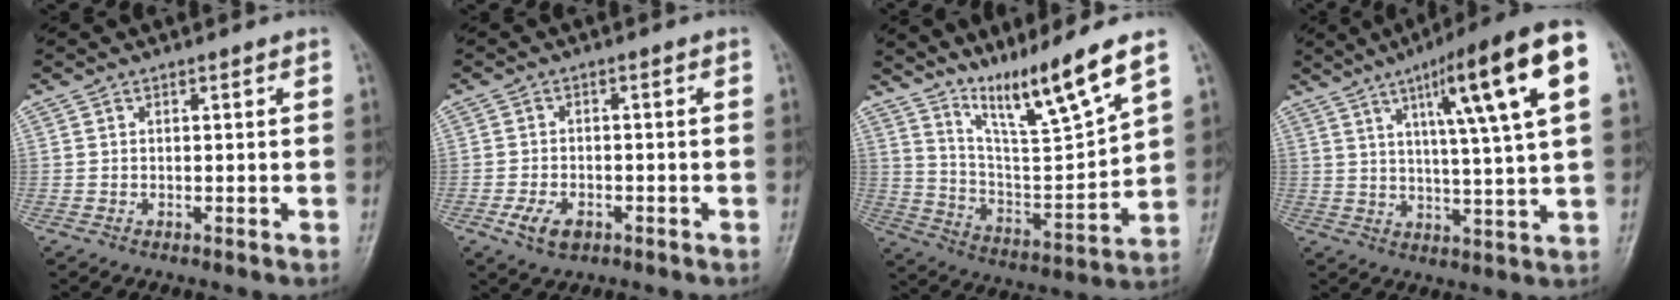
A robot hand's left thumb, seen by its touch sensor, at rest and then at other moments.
{"total": 4.8, "force": [-2.3, 2.8, 3.1], "torque": [-0.059, 0.008, -0.039]}
{"total": 14.1, "force": [10.2, -0.1, 9.7], "torque": [-0.162, -0.068, 0.194]}
{"total": 18.5, "force": [7.0, 1.9, 17.0], "torque": [-0.247, -0.003, 0.099]}